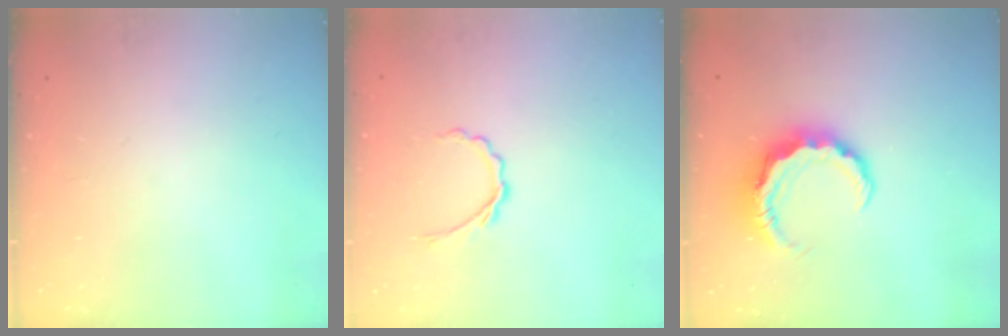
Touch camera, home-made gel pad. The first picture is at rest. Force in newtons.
{"total": 3.8, "press": 3.6, "slide": 1.2}
{"total": 7.8, "press": 7.8, "slide": 0.6}